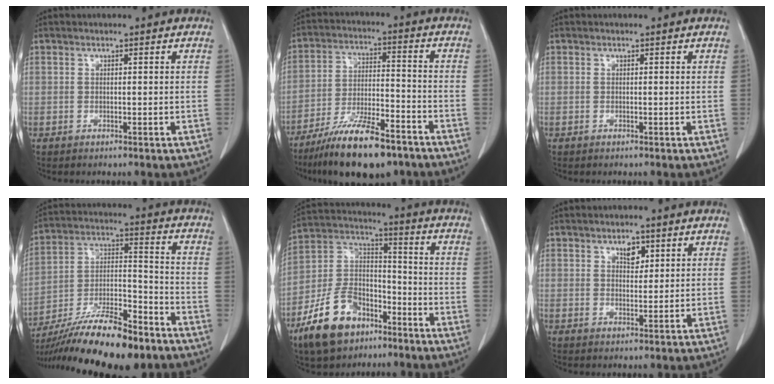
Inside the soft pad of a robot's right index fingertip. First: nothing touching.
{"total": 14.2, "force": [-10.5, 3.3, 9.0], "torque": [-0.166, -0.015, -0.185]}
{"total": 0.0}
{"total": 20.1, "force": [-15.1, 3.8, 12.7], "torque": [-0.218, -0.011, -0.263]}
{"total": 14.3, "force": [-9.0, 7.9, 7.8], "torque": [-0.166, 0.012, -0.167]}
{"total": 2.8, "force": [1.5, 1.5, 1.7], "torque": [-0.025, -0.002, 0.026]}